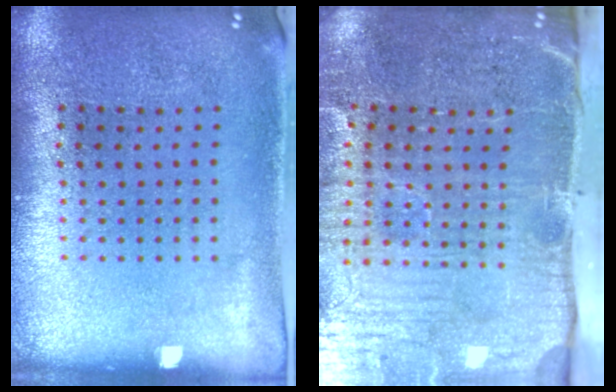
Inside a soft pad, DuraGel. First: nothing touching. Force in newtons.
{"total": 5.2, "press": 4.3, "slide": 2.9}